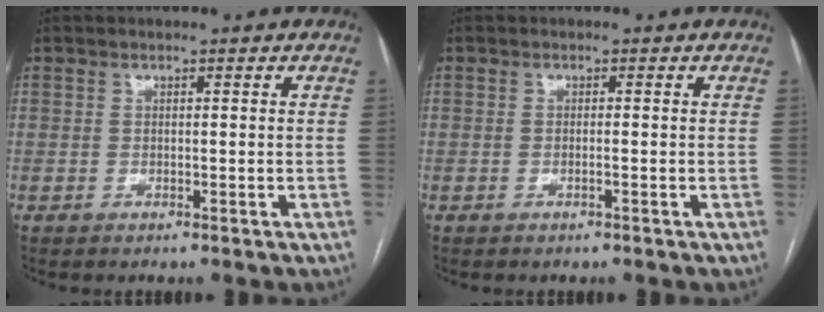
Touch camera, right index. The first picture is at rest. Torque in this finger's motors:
{"motor_torque": [0.20, 0.04, 0.10, 0.01]}